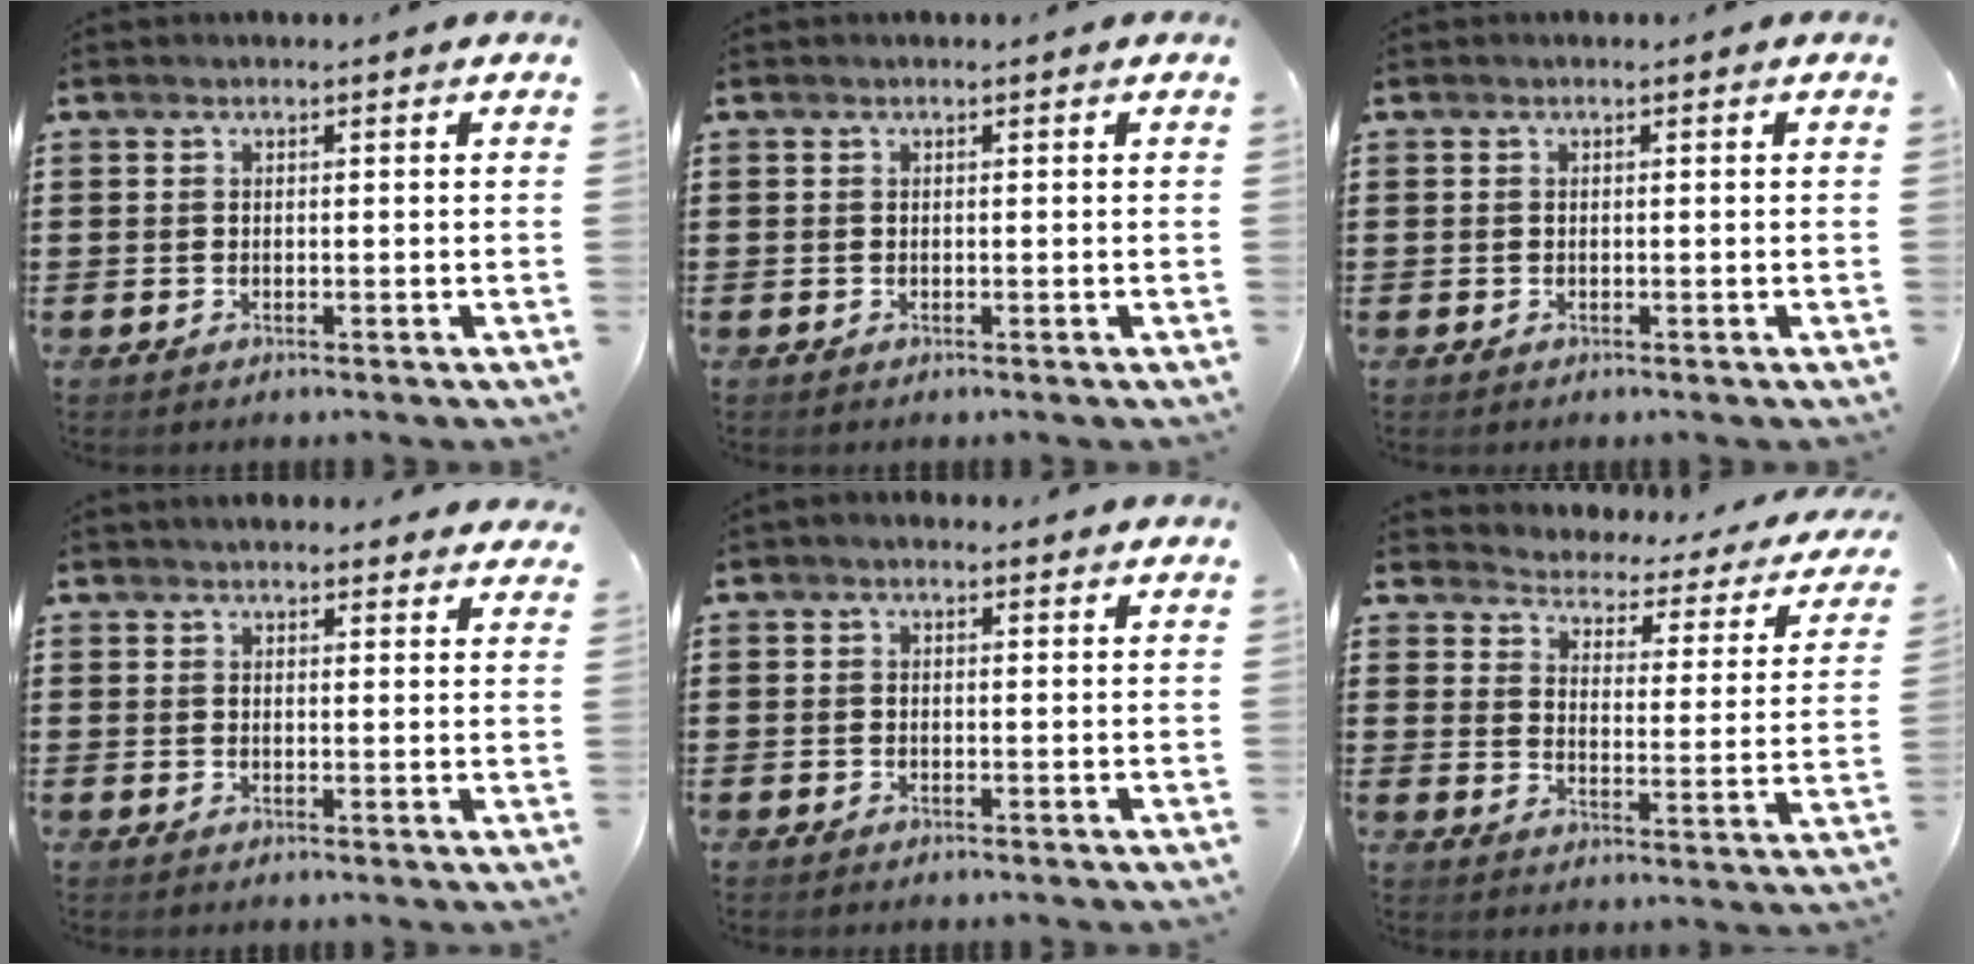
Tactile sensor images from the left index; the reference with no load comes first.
{"total": 0.0}
{"total": 0.0}
{"total": 2.7, "force": [2.7, 0.2, 0.3], "torque": [-0.013, -0.005, 0.052]}
{"total": 0.9, "force": [0.6, 0.4, 0.5], "torque": [-0.011, 0.005, 0.011]}
{"total": 2.0, "force": [2.0, 0.3, 0.2], "torque": [-0.023, -0.027, 0.024]}